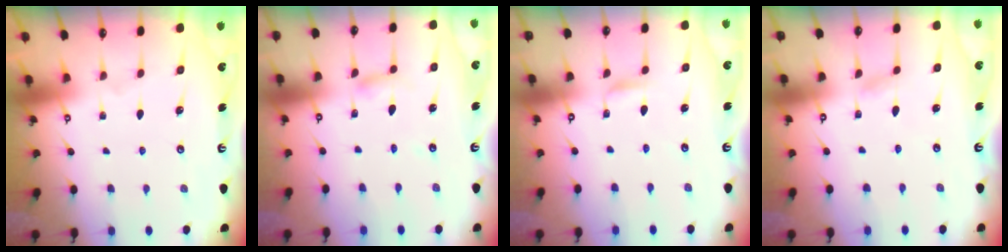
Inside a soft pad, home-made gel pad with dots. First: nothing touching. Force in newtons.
{"total": 2.7, "press": 2.7, "slide": 0.3}
{"total": 1.4, "press": 1.4, "slide": 0.1}
{"total": 2.9, "press": 2.8, "slide": 0.3}